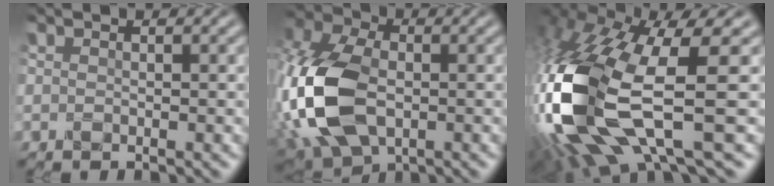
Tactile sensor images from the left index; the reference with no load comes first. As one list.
[{"total": 13.9, "force": [-2.6, 8.9, 10.4], "torque": [-0.255, -0.015, -0.059]}, {"total": 15.4, "force": [-3.3, 5.9, 13.8], "torque": [-0.331, -0.037, -0.050]}]